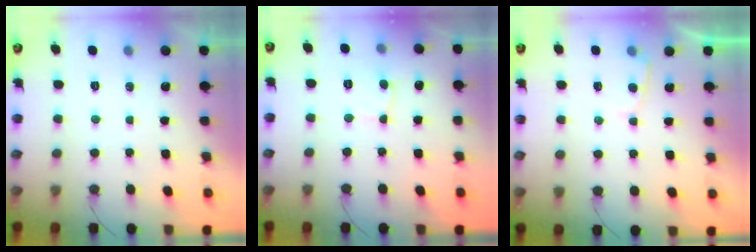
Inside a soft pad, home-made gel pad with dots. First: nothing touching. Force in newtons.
{"total": 2.6, "press": 2.6, "slide": 0.2}
{"total": 3.0, "press": 2.9, "slide": 0.3}